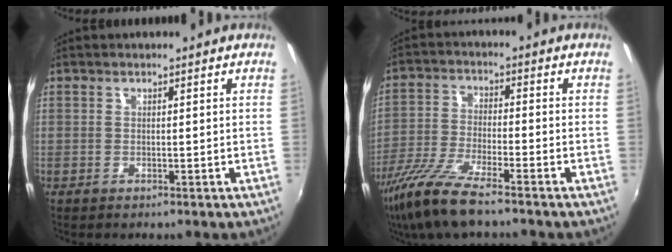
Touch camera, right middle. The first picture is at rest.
{"total": 11.5, "force": [-8.6, 1.5, 7.4], "torque": [-0.163, -0.028, -0.168]}